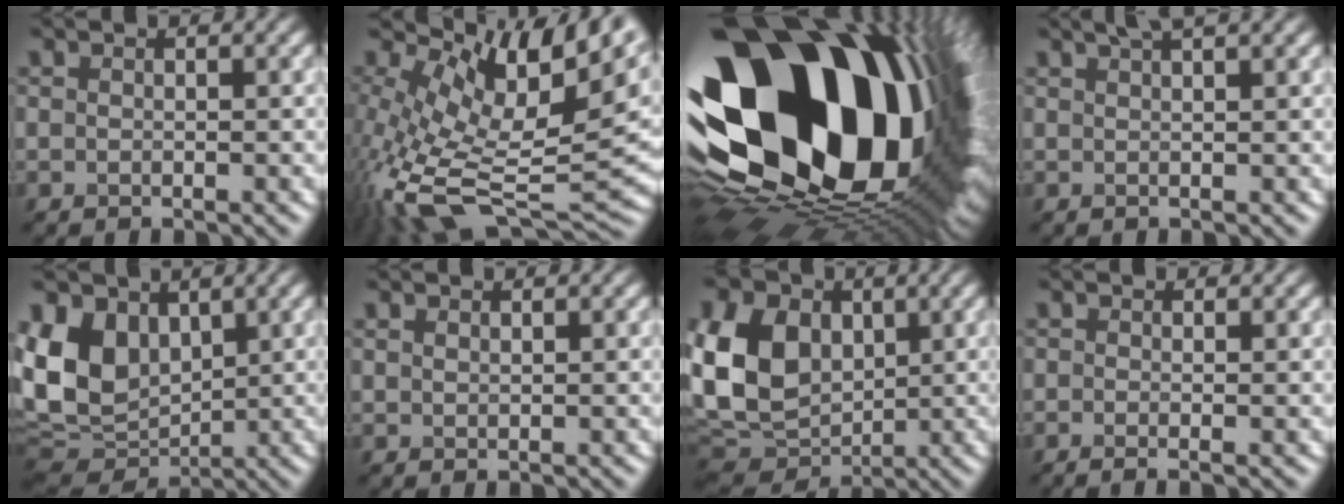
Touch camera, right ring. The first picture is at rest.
{"total": 13.5, "force": [1.4, 6.9, 11.5], "torque": [-0.216, -0.008, 0.038]}
{"total": 23.9, "force": [4.0, 14.9, 18.3], "torque": [-0.342, -0.073, 0.090]}
{"total": 3.2, "force": [2.2, 0.7, 2.2], "torque": [-0.015, 0.011, 0.018]}
{"total": 10.3, "force": [2.4, 7.5, 6.7], "torque": [-0.161, 0.002, 0.039]}
{"total": 0.6, "force": [0.6, 0.2, 0.1], "torque": [-0.004, -0.001, 0.014]}
{"total": 11.7, "force": [1.8, 8.6, 7.7], "torque": [-0.188, 0.008, 0.022]}
{"total": 1.3, "force": [-0.2, 0.5, 1.2], "torque": [-0.023, -0.009, -0.014]}